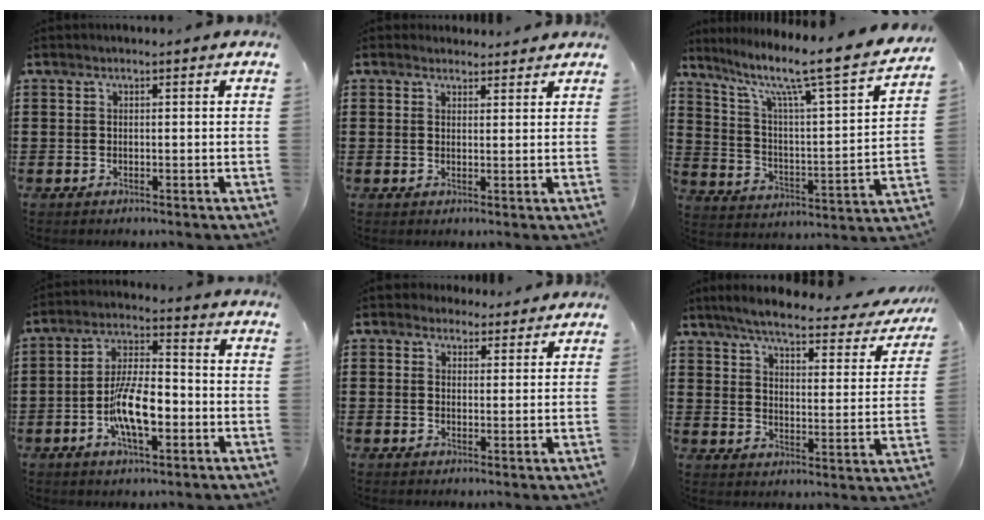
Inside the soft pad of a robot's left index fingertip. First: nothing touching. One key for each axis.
{"total": 1.8, "fx": 1.7, "fy": 0.6, "fz": 0.0, "tx": -0.005, "ty": 0.002, "tz": 0.035}
{"total": 9.0, "fx": 6.8, "fy": 0.5, "fz": 5.9, "tx": -0.126, "ty": -0.059, "tz": 0.097}
{"total": 9.4, "fx": -2.8, "fy": 3.6, "fz": 8.2, "tx": -0.169, "ty": 0.001, "tz": -0.055}
{"total": 2.8, "fx": 2.2, "fy": 1.8, "fz": 0.0, "tx": -0.002, "ty": 0.002, "tz": 0.041}
{"total": 5.1, "fx": 4.6, "fy": 0.4, "fz": 2.3, "tx": -0.069, "ty": -0.030, "tz": 0.073}